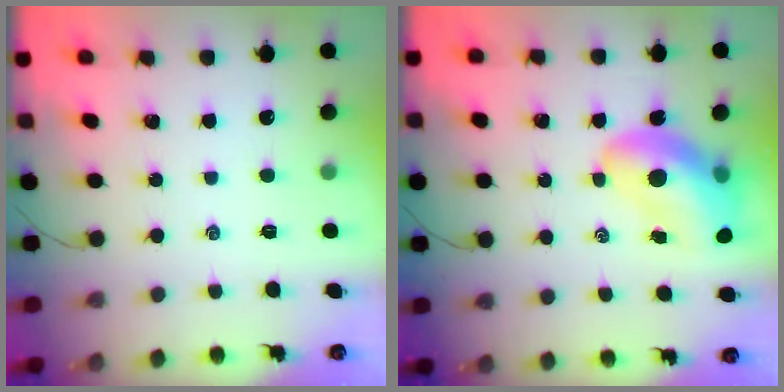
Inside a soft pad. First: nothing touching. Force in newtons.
{"total": 14.4, "press": 13.9, "slide": 4.0}